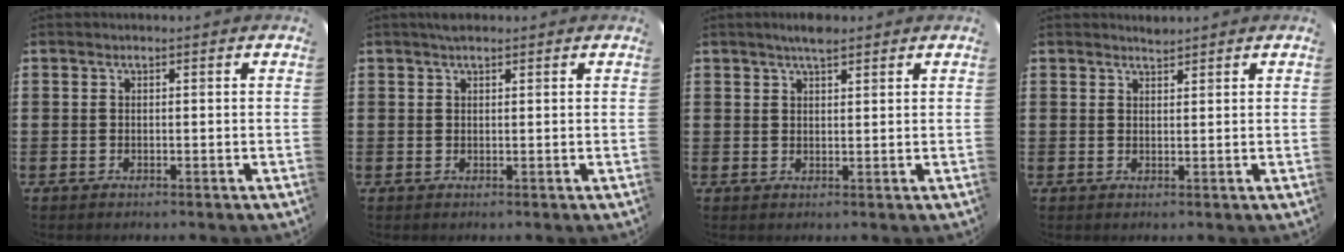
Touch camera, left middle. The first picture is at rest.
{"total": 1.0, "force": [0.9, 0.3, 0.4], "torque": [-0.009, 0.002, 0.017]}
{"total": 2.6, "force": [2.2, 0.5, 1.3], "torque": [-0.028, 0.004, 0.040]}
{"total": 1.2, "force": [1.2, 0.0, -0.1], "torque": [0.000, -0.001, 0.024]}